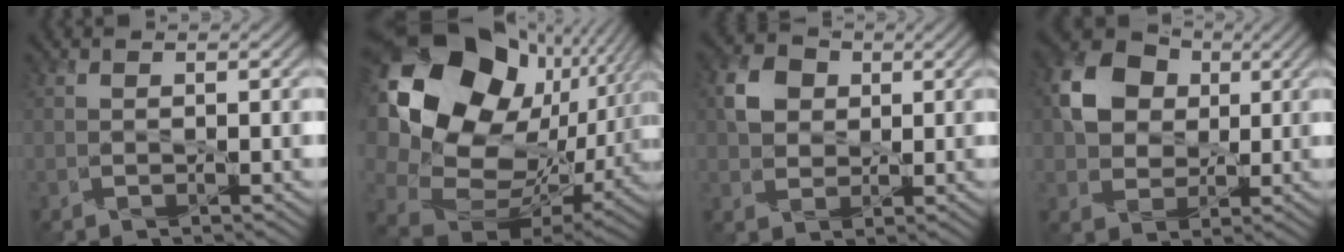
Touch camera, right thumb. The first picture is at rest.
{"total": 22.8, "force": [8.0, 16.9, 13.1], "torque": [-0.334, 0.011, 0.172]}
{"total": 4.2, "force": [1.4, 3.7, 1.6], "torque": [-0.038, 0.009, 0.026]}
{"total": 7.9, "force": [2.2, 6.5, 3.8], "torque": [-0.095, 0.011, 0.030]}